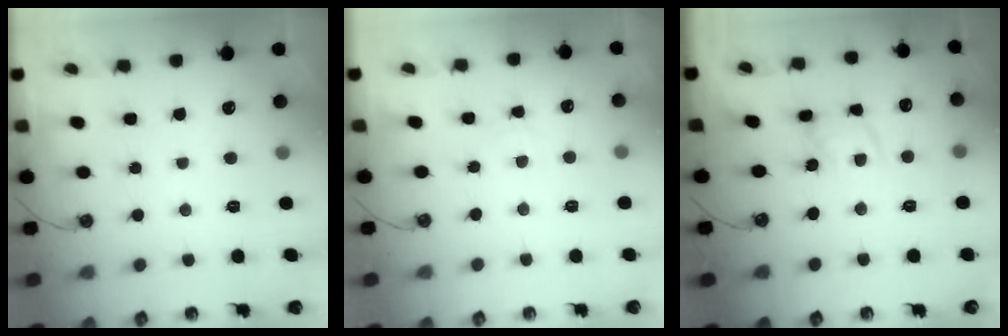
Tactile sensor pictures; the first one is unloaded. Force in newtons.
{"total": 2.8, "press": 2.8, "slide": 0.5}
{"total": 12.1, "press": 12.0, "slide": 1.3}